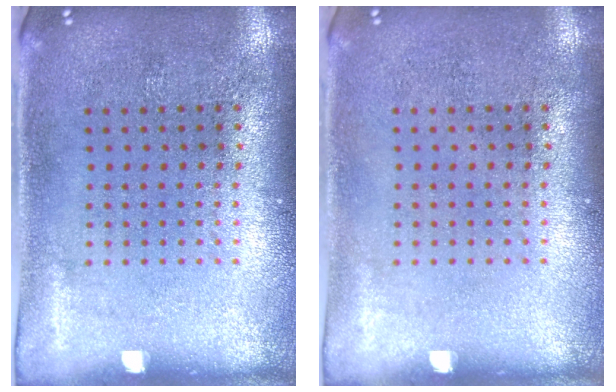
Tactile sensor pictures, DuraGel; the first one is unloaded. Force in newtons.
{"total": 0.0}